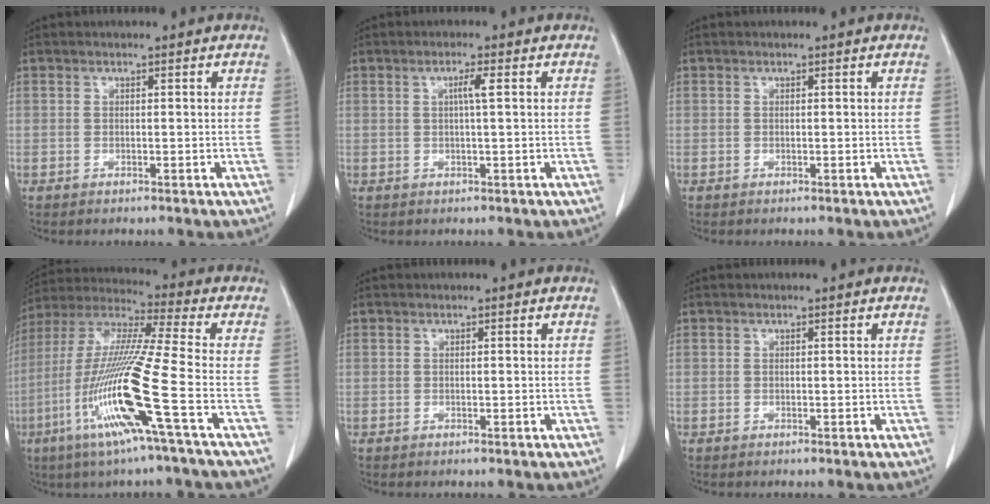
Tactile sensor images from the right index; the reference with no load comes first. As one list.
[{"total": 2.0, "force": [0.4, -0.3, 2.0], "torque": [-0.036, 0.002, 0.007]}, {"total": 0.0}, {"total": 17.7, "force": [-6.4, -1.4, 16.4], "torque": [-0.341, -0.026, -0.131]}, {"total": 0.0}, {"total": 0.0}]